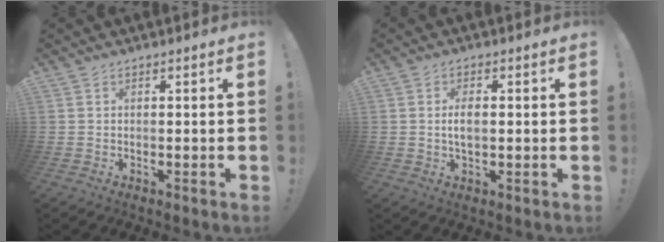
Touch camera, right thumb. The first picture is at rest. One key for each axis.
{"total": 3.7, "fx": -0.1, "fy": 1.6, "fz": 3.3, "tx": -0.060, "ty": -0.001, "tz": -0.007}